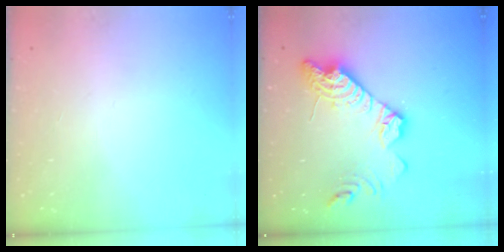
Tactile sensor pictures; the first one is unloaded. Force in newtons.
{"total": 17.0, "press": 16.9, "slide": 1.3}